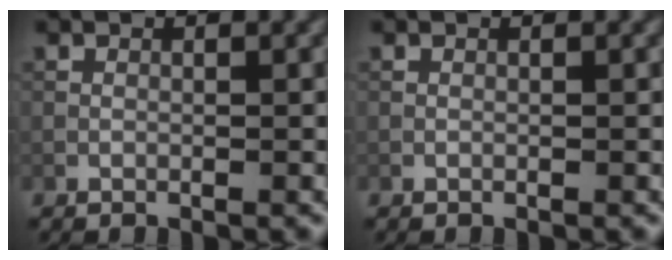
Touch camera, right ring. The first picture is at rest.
{"total": 0.0}